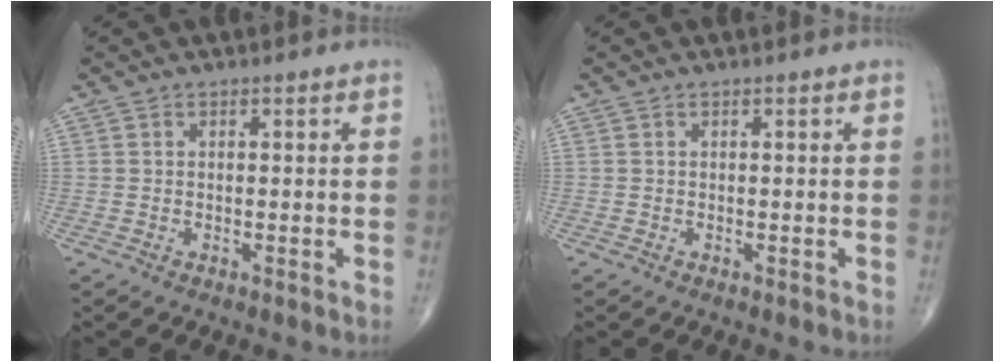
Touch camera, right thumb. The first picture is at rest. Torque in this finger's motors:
{"motor_torque": [-0.26, 0.10, 0.19, 0.02, 0.00]}